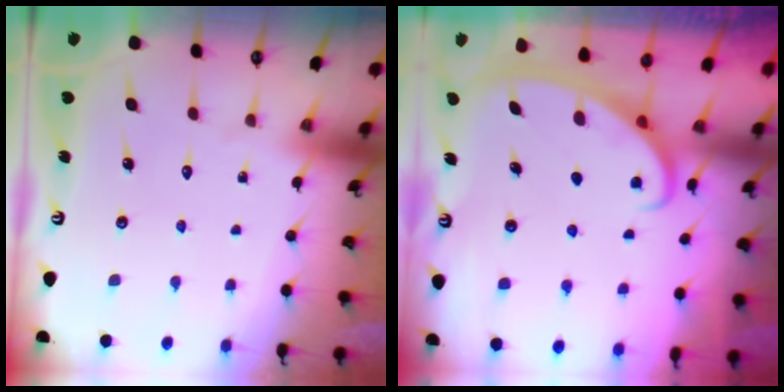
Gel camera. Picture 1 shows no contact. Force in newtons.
{"total": 2.5, "press": 2.5, "slide": 0.4}